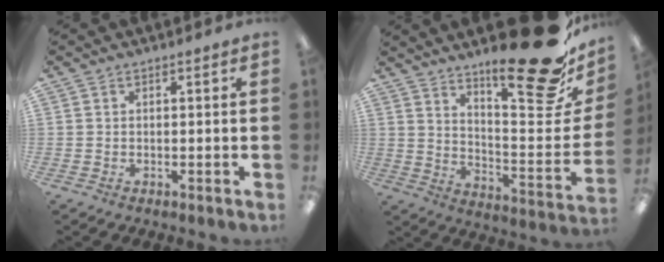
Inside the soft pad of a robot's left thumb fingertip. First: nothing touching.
{"total": 23.6, "force": [17.5, 5.8, 14.7], "torque": [-0.185, -0.135, 0.278]}